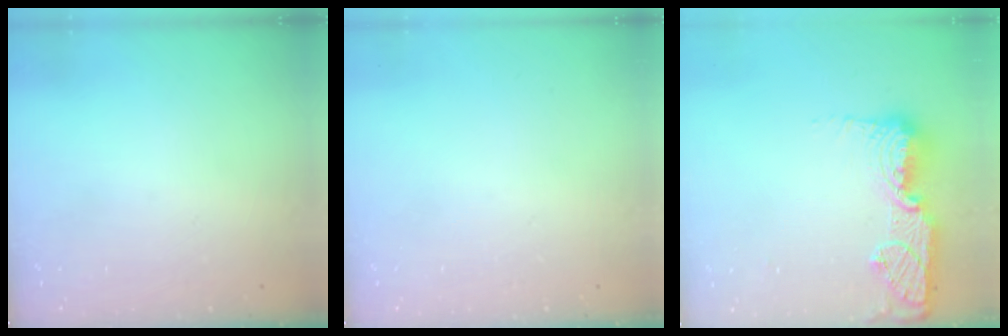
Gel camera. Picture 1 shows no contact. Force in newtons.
{"total": 0.0}
{"total": 15.4, "press": 15.4, "slide": 1.2}